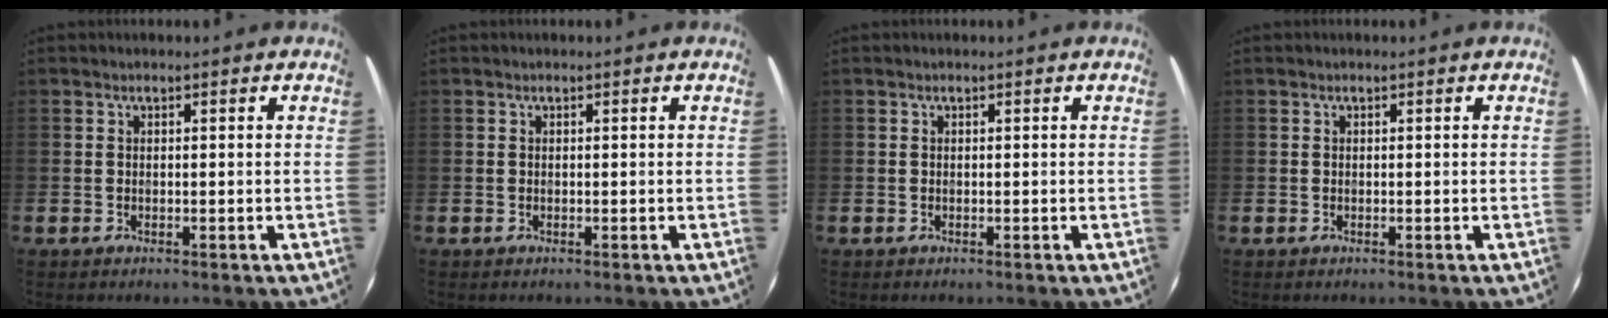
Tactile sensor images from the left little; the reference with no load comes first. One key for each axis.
{"total": 0.0}
{"total": 0.0}
{"total": 0.0}